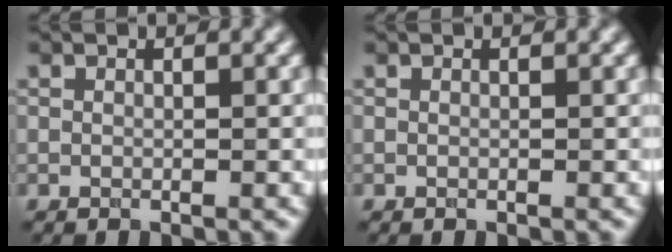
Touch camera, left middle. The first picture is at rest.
{"total": 0.0}